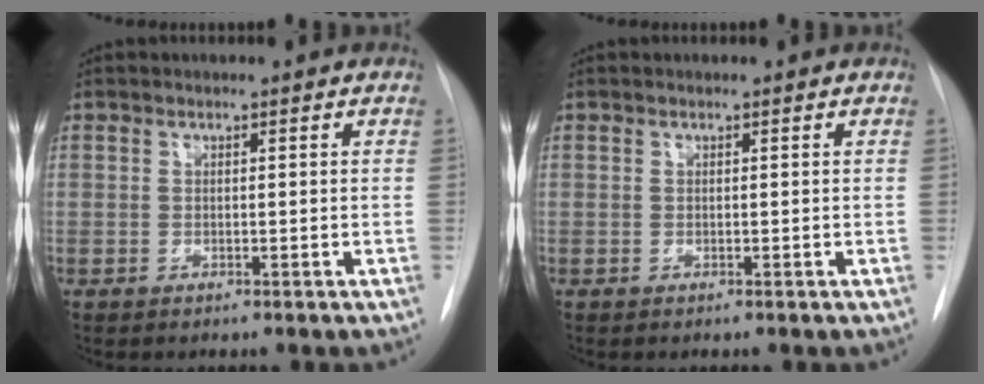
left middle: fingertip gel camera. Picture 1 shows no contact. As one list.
[{"total": 0.0}]